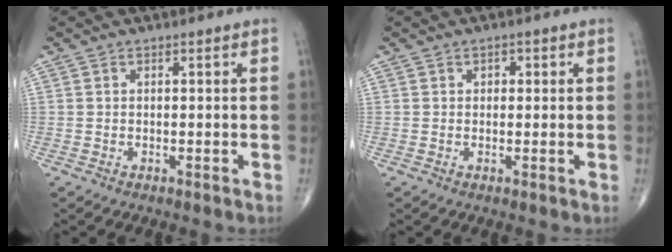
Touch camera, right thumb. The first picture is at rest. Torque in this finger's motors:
{"motor_torque": [-0.05, -0.19, -0.34, -0.23, 0.02]}